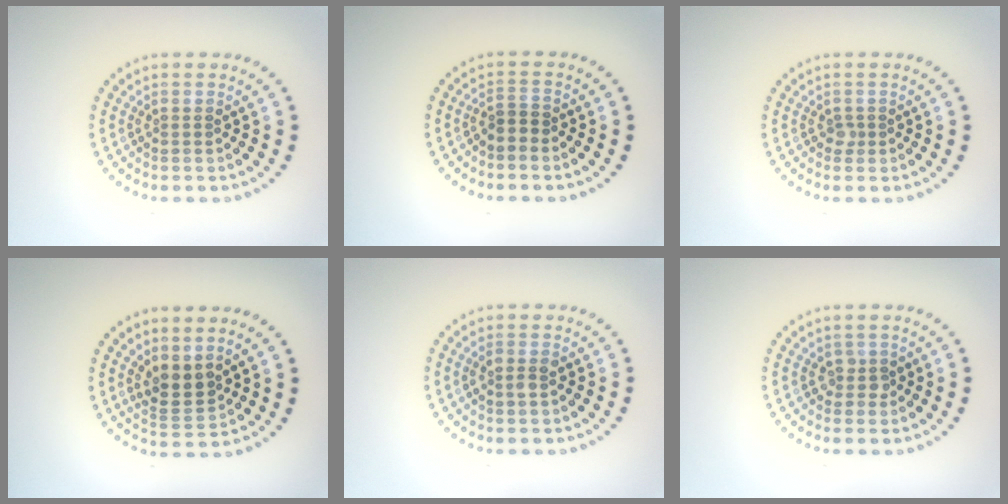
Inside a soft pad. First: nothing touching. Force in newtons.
{"total": 1.0, "press": 0.7, "slide": 0.7}
{"total": 0.7, "press": 0.6, "slide": 0.5}
{"total": 2.6, "press": 2.3, "slide": 1.3}
{"total": 1.3, "press": 1.3, "slide": 0.4}
{"total": 1.2, "press": 1.0, "slide": 0.7}